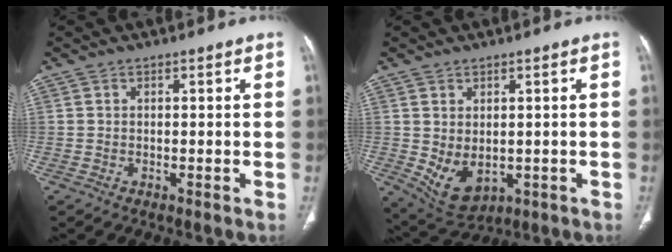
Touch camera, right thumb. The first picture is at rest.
{"total": 7.4, "force": [-0.7, 4.9, 5.6], "torque": [-0.087, -0.007, 0.014]}